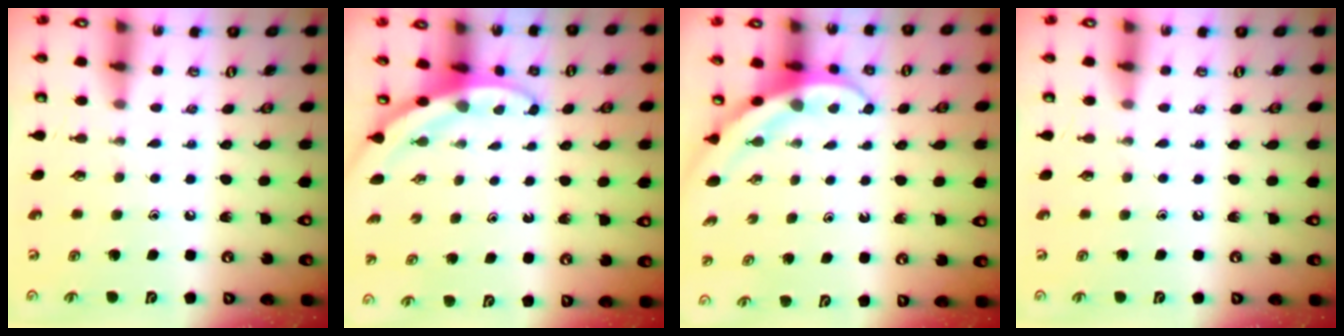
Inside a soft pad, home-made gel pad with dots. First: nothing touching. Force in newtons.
{"total": 3.5, "press": 3.5, "slide": 0.1}
{"total": 4.0, "press": 3.9, "slide": 0.4}
{"total": 0.0}